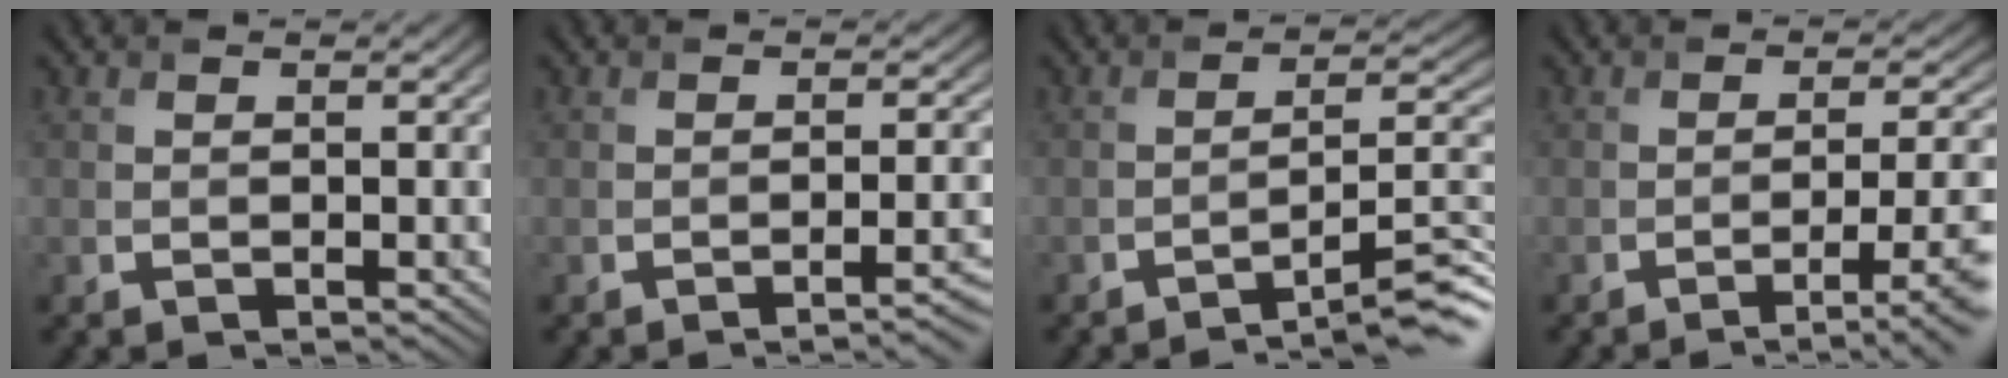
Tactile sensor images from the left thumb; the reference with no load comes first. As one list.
[{"total": 3.2, "force": [-1.7, 0.8, 2.6], "torque": [-0.025, 0.006, -0.033]}, {"total": 7.9, "force": [-5.7, 1.4, 5.3], "torque": [-0.076, 0.009, -0.089]}, {"total": 7.0, "force": [-3.1, 1.8, 6.0], "torque": [-0.083, -0.008, -0.041]}]